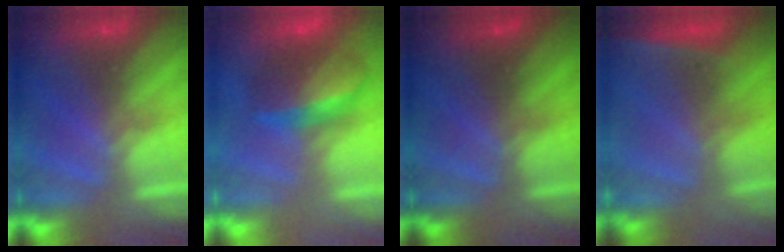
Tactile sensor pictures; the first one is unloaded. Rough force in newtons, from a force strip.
{"total": 7.0}
{"total": 1.3}
{"total": 2.7}